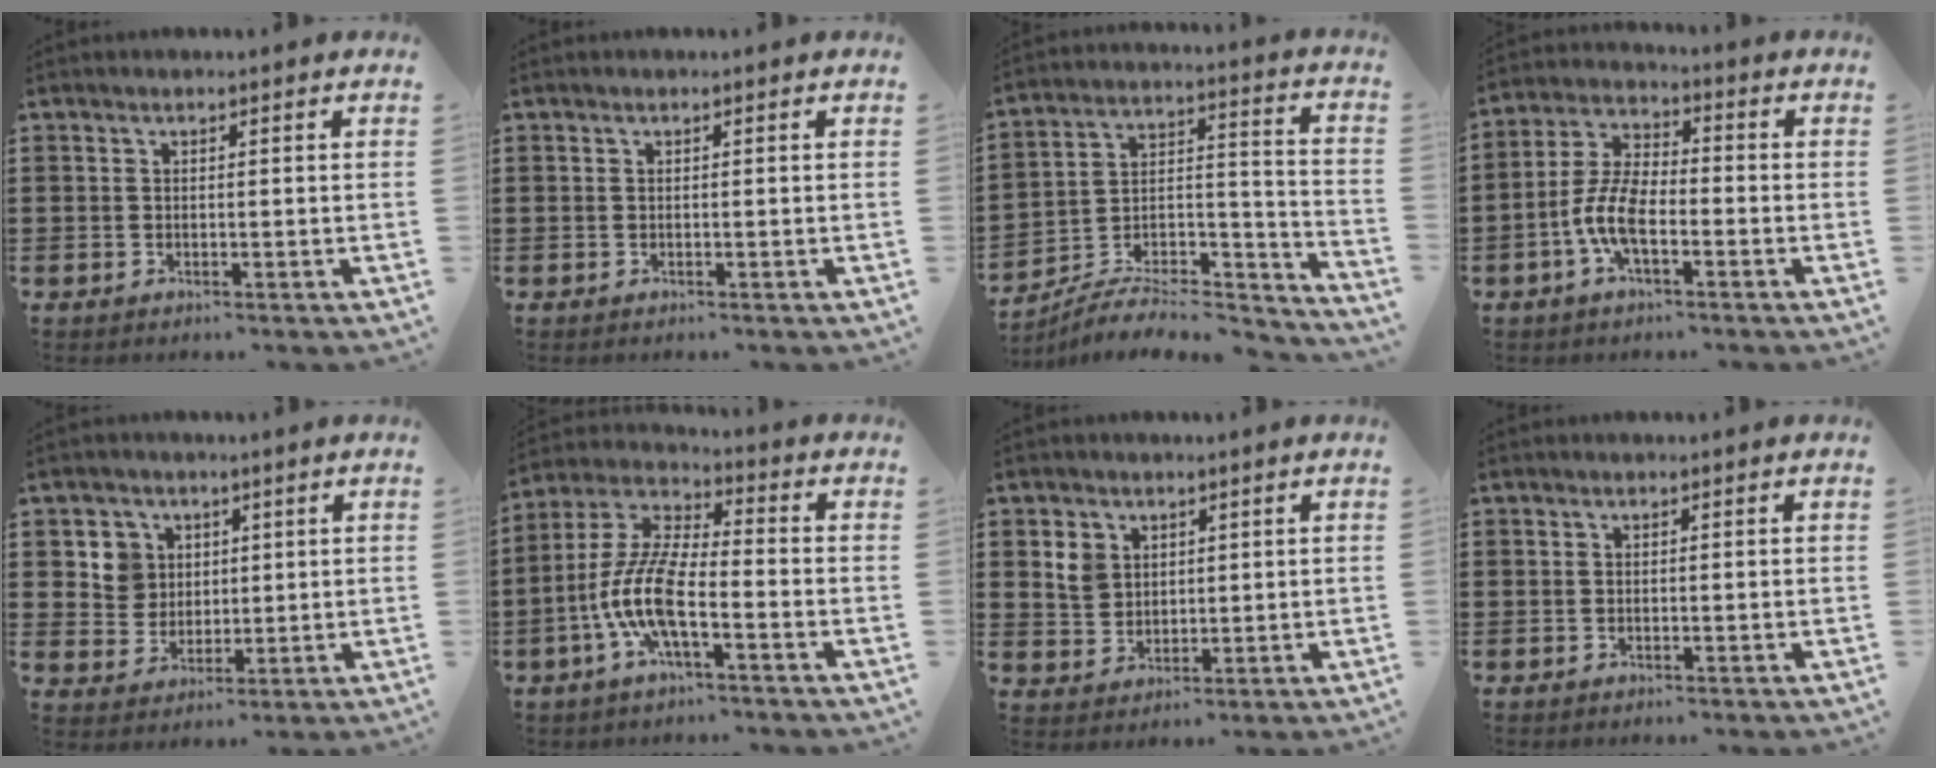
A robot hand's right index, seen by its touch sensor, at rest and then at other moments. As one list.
[{"total": 0.0}, {"total": 6.6, "force": [-5.8, 2.2, 2.3], "torque": [-0.034, 0.007, -0.112]}, {"total": 7.6, "force": [-2.7, 3.3, 6.3], "torque": [-0.154, -0.005, -0.058]}, {"total": 5.6, "force": [1.9, 5.2, 0.8], "torque": [-0.035, 0.014, 0.035]}, {"total": 9.8, "force": [-3.9, 2.8, 8.6], "torque": [-0.213, -0.013, -0.082]}, {"total": 4.2, "force": [1.7, 3.5, 1.5], "torque": [-0.035, 0.008, 0.030]}, {"total": 0.0}]